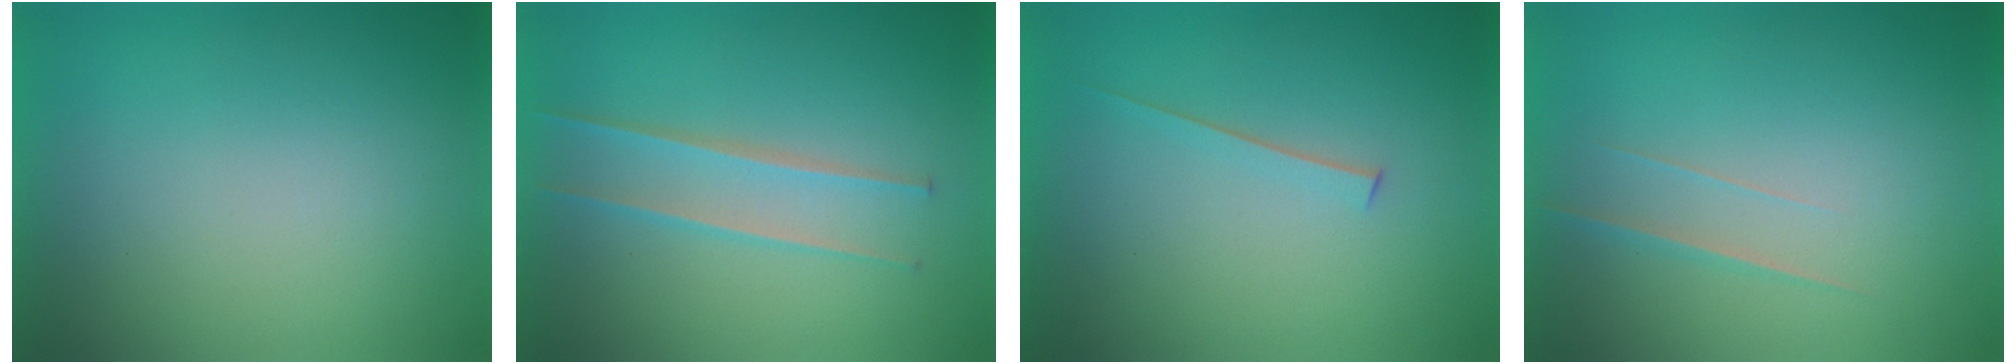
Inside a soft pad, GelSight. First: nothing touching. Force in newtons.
{"total": 2.4}
{"total": 1.5}
{"total": 1.9}